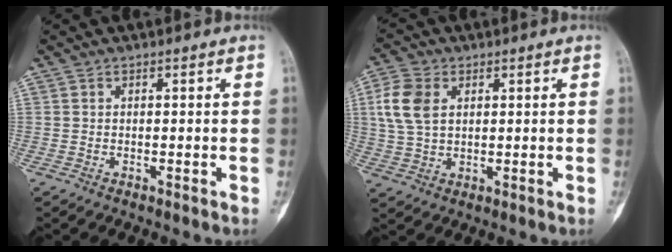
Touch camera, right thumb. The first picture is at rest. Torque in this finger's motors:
{"motor_torque": [0.46, 0.82, 0.48, -0.12, 0.14]}